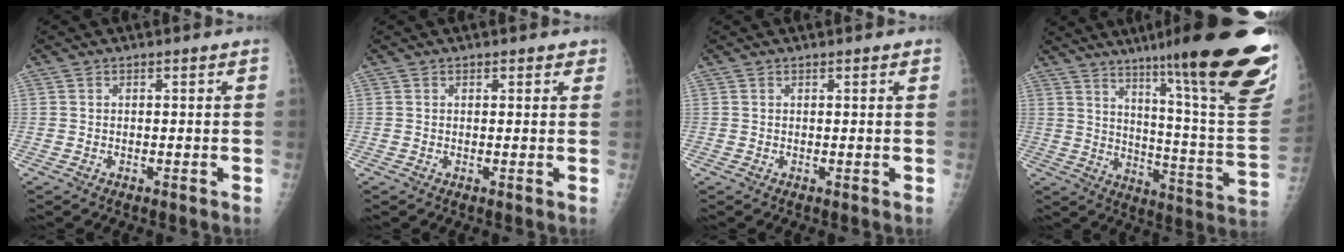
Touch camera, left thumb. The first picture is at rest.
{"total": 1.7, "force": [1.1, 0.9, 0.8], "torque": [0.008, -0.003, 0.009]}
{"total": 1.1, "force": [0.7, 0.2, 0.8], "torque": [-0.009, -0.001, 0.007]}
{"total": 30.1, "force": [18.3, 3.1, 23.7], "torque": [-0.268, -0.083, 0.266]}